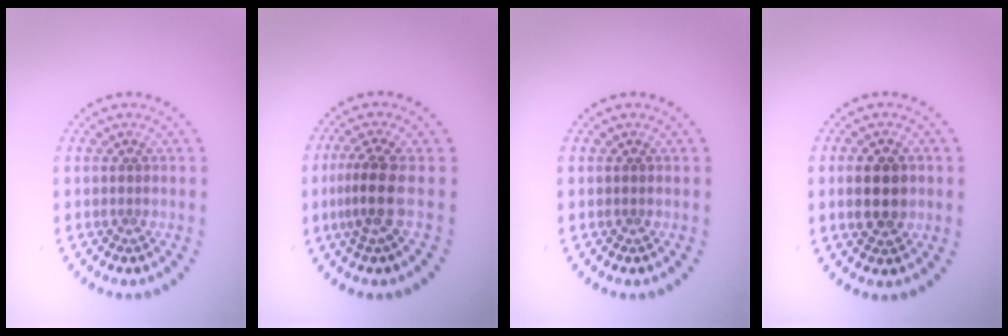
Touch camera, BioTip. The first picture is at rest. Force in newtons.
{"total": 2.8, "press": 2.1, "slide": 1.8}
{"total": 0.0}
{"total": 3.8, "press": 3.7, "slide": 0.3}